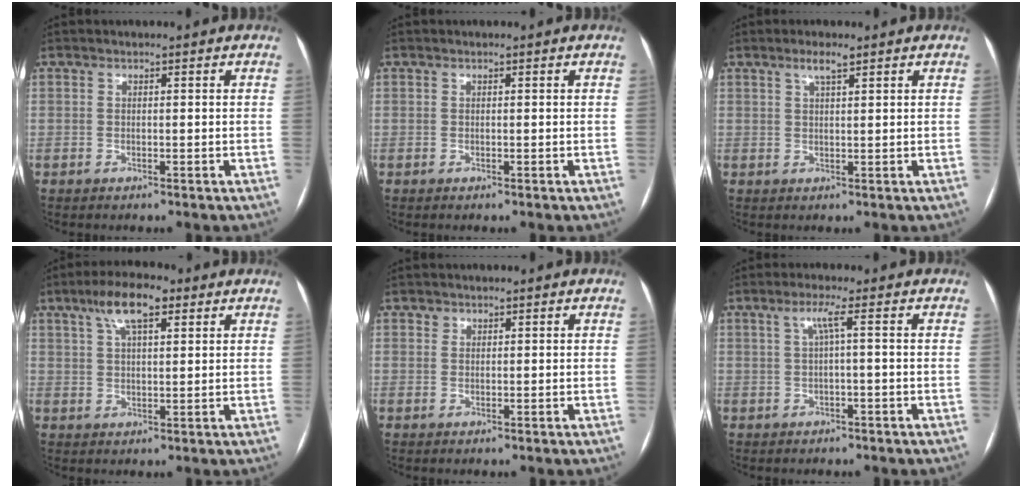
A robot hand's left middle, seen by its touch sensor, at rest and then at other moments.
{"total": 0.0}
{"total": 2.3, "force": [1.6, 0.2, 1.7], "torque": [-0.036, 0.002, 0.030]}
{"total": 7.3, "force": [4.0, 2.1, 5.7], "torque": [-0.112, 0.021, 0.070]}
{"total": 0.8, "force": [0.5, 0.6, 0.0], "torque": [0.006, -0.002, 0.005]}
{"total": 2.3, "force": [0.4, -0.5, 2.2], "torque": [-0.049, 0.007, 0.011]}